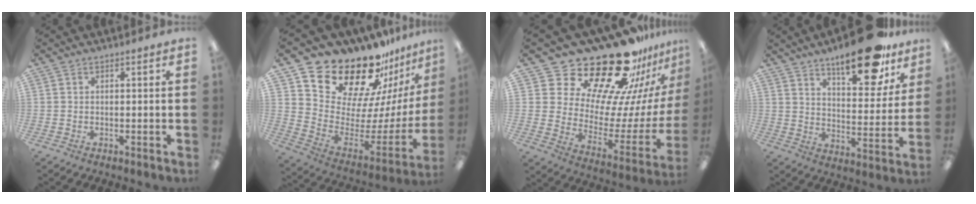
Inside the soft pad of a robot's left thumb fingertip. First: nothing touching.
{"total": 23.3, "force": [19.5, 9.6, 8.4], "torque": [-0.133, -0.154, 0.351]}
{"total": 29.1, "force": [23.2, 11.7, 13.2], "torque": [-0.195, -0.182, 0.412]}
{"total": 18.4, "force": [13.5, 6.5, 10.8], "torque": [-0.148, -0.080, 0.220]}